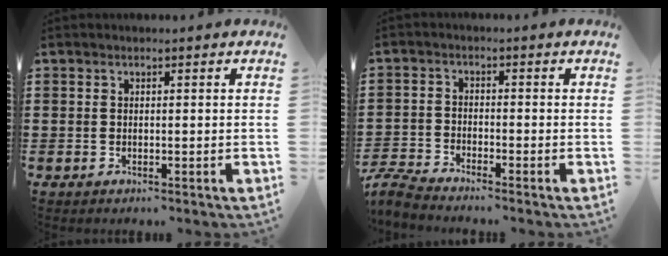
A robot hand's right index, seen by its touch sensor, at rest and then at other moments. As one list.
[{"total": 3.7, "force": [-3.7, 0.1, 0.6], "torque": [-0.035, -0.008, -0.081]}]